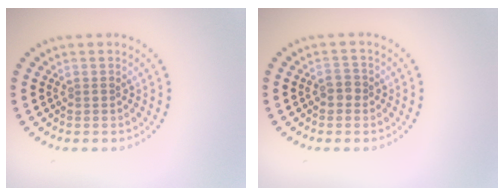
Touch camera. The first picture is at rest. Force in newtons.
{"total": 1.5, "press": 1.4, "slide": 0.3}